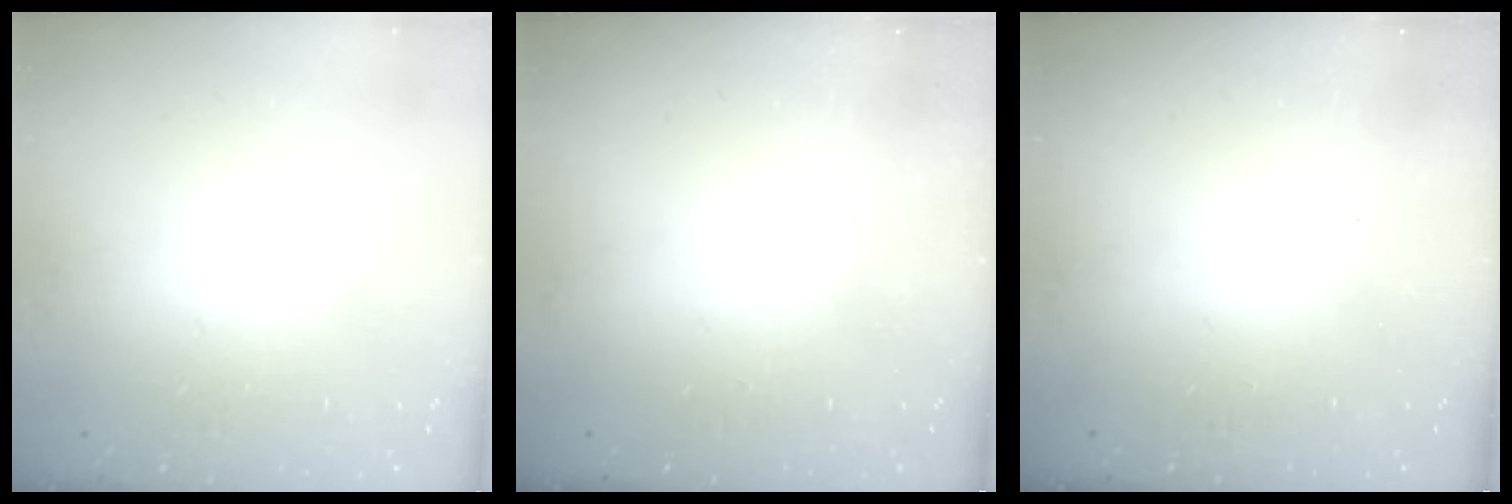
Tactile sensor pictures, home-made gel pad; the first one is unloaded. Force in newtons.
{"total": 2.3, "press": 2.2, "slide": 0.8}
{"total": 2.5, "press": 2.4, "slide": 0.8}